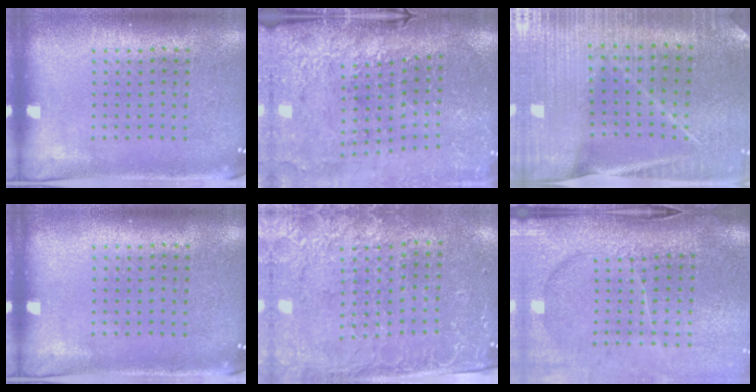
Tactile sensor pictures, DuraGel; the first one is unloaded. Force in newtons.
{"total": 3.3, "press": 3.0, "slide": 1.3}
{"total": 3.0, "press": 3.0, "slide": 0.3}
{"total": 0.0}
{"total": 3.0, "press": 2.8, "slide": 1.2}
{"total": 4.6, "press": 3.6, "slide": 2.8}